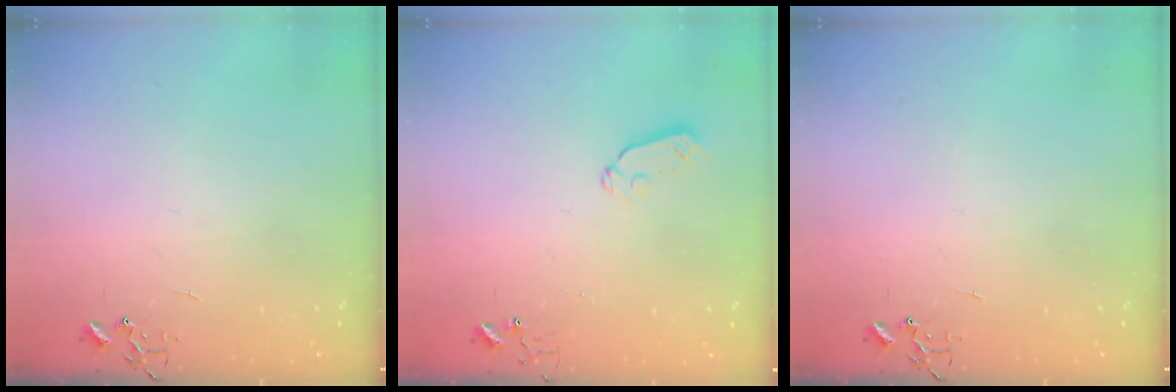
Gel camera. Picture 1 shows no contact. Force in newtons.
{"total": 3.7, "press": 3.7, "slide": 0.5}
{"total": 0.0}